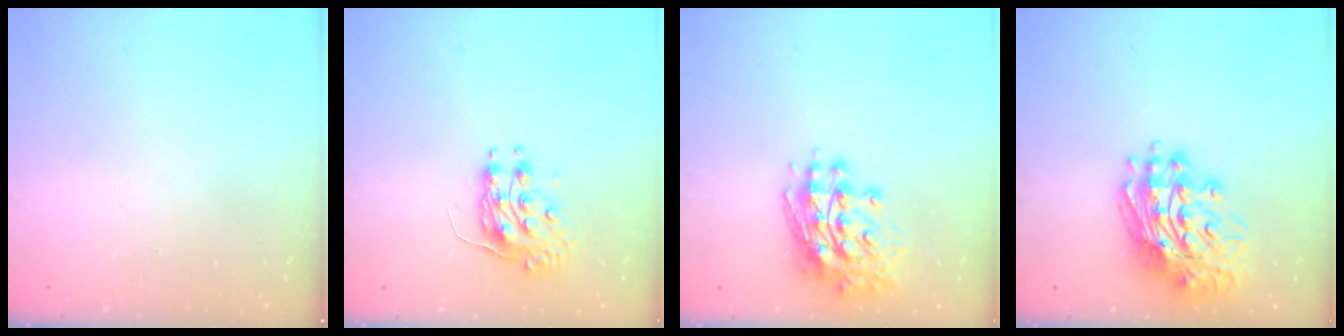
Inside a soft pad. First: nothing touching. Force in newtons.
{"total": 8.6, "press": 8.6, "slide": 0.2}
{"total": 11.8, "press": 11.7, "slide": 1.3}
{"total": 15.0, "press": 14.9, "slide": 1.6}